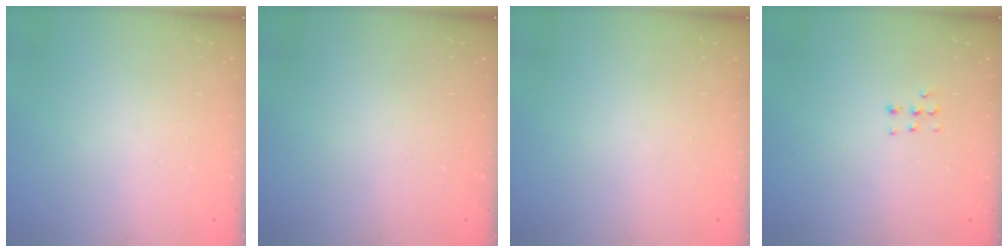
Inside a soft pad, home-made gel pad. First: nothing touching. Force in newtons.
{"total": 0.0}
{"total": 0.0}
{"total": 4.3, "press": 4.2, "slide": 1.1}